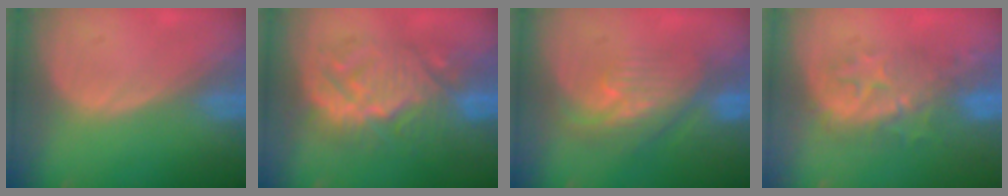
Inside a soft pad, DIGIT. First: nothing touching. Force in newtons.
{"total": 10.3, "press": 10.3, "slide": 0.6}
{"total": 8.0, "press": 7.2, "slide": 3.3}
{"total": 8.4, "press": 8.2, "slide": 1.6}